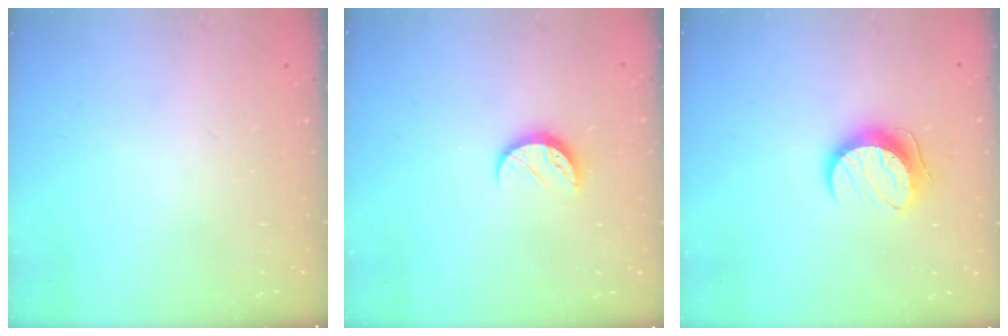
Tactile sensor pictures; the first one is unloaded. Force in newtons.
{"total": 7.5, "press": 7.4, "slide": 0.9}
{"total": 9.8, "press": 9.8, "slide": 0.1}